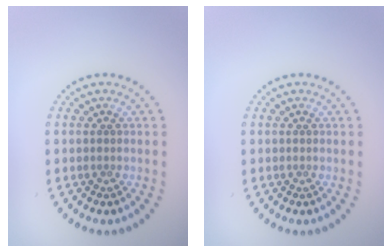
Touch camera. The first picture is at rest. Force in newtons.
{"total": 0.0}